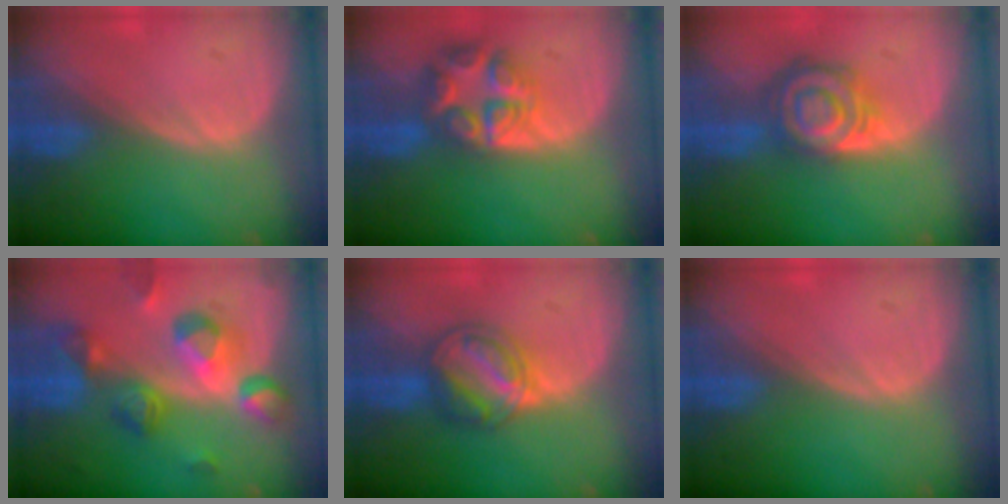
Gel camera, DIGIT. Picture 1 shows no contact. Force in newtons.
{"total": 8.0, "press": 7.0, "slide": 3.9}
{"total": 8.0, "press": 7.1, "slide": 3.8}
{"total": 10.3, "press": 9.3, "slide": 4.6}
{"total": 6.4, "press": 6.2, "slide": 1.7}
{"total": 0.0}